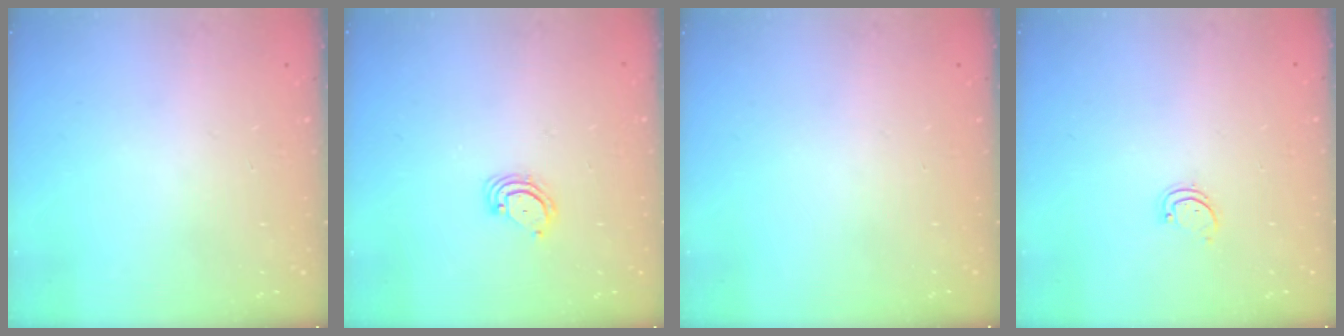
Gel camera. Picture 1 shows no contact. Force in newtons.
{"total": 3.8, "press": 3.8, "slide": 0.3}
{"total": 0.0}
{"total": 1.7, "press": 1.7, "slide": 0.3}